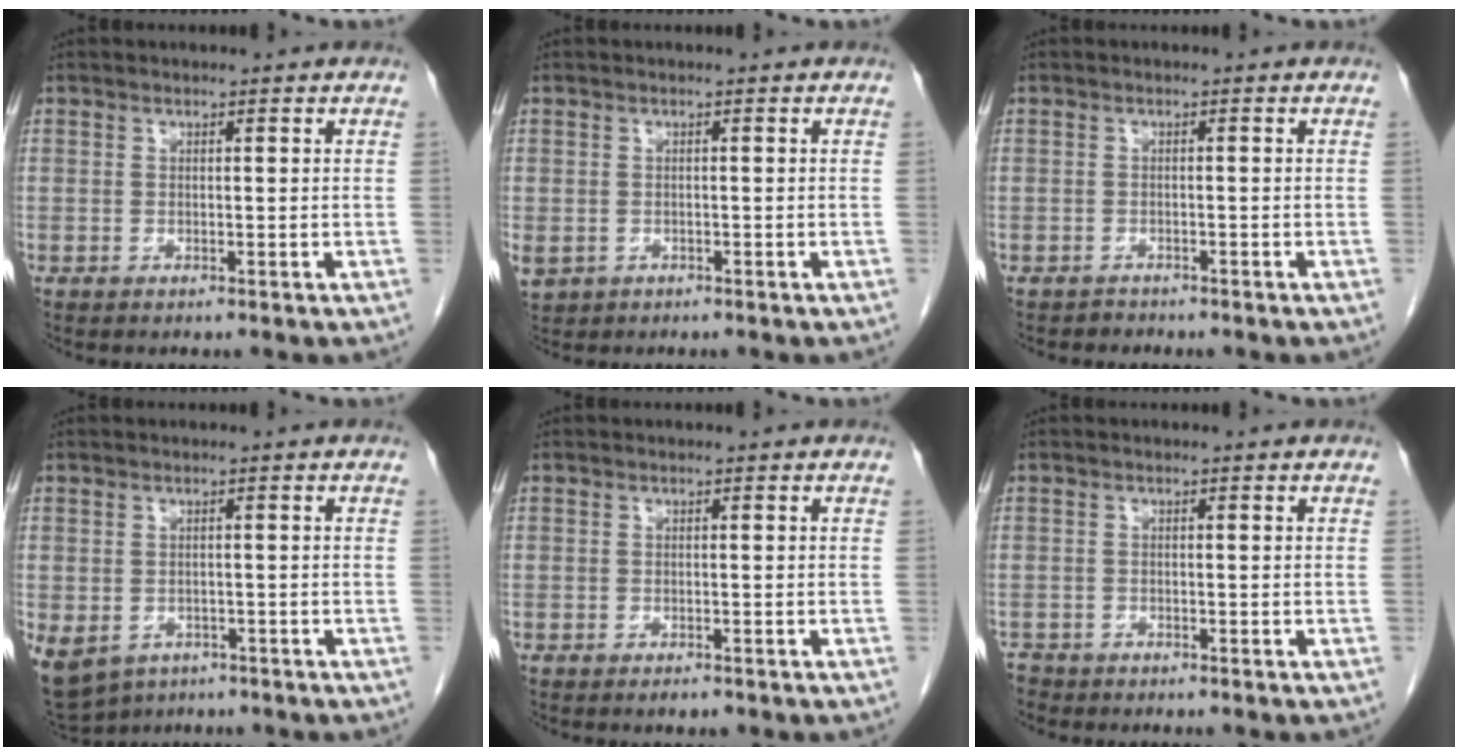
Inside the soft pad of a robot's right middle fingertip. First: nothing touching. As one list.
[{"total": 3.6, "force": [-1.6, 2.9, 1.2], "torque": [-0.029, -0.004, -0.021]}, {"total": 1.1, "force": [-1.0, 0.5, -0.2], "torque": [-0.002, 0.000, -0.018]}, {"total": 14.7, "force": [-7.3, 11.4, 5.8], "torque": [-0.181, -0.010, -0.091]}, {"total": 1.0, "force": [-0.7, 0.3, 0.5], "torque": [-0.008, -0.001, -0.007]}, {"total": 1.8, "force": [-1.6, 0.7, -0.1], "torque": [-0.004, -0.002, -0.030]}]